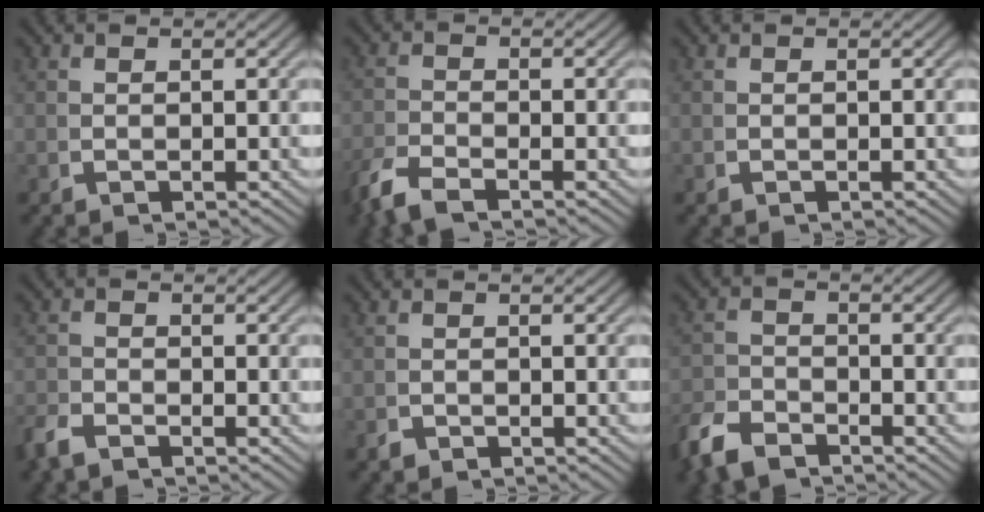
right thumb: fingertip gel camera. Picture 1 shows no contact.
{"total": 2.7, "force": [-2.3, 0.8, 1.1], "torque": [-0.027, -0.007, -0.044]}
{"total": 0.0}
{"total": 1.5, "force": [-1.4, 0.2, 0.2], "torque": [0.004, 0.000, -0.032]}
{"total": 0.8, "force": [-0.8, 0.0, -0.2], "torque": [0.007, -0.005, -0.014]}
{"total": 3.4, "force": [-3.1, 1.1, 0.7], "torque": [-0.007, -0.008, -0.055]}